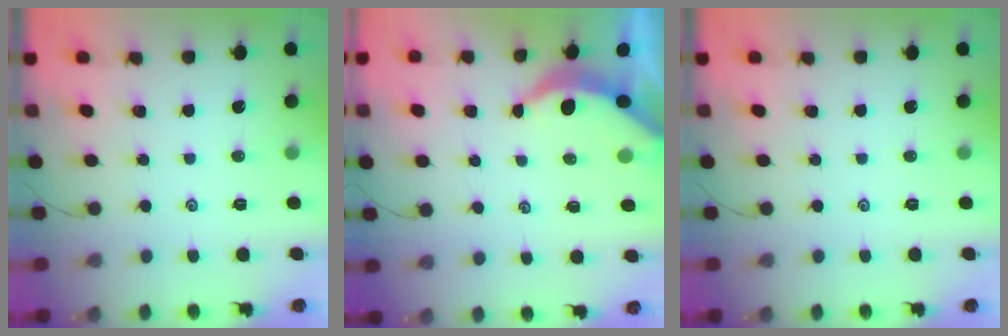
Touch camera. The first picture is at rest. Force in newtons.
{"total": 3.7, "press": 3.7, "slide": 0.4}
{"total": 0.0}